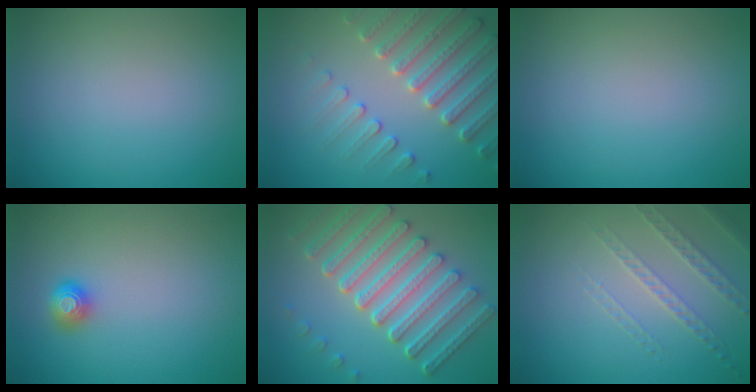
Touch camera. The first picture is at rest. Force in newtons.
{"total": 4.5, "press": 4.4, "slide": 0.8}
{"total": 0.0}
{"total": 1.6, "press": 1.4, "slide": 0.6}
{"total": 7.9, "press": 6.1, "slide": 5.0}
{"total": 1.6, "press": 1.3, "slide": 0.9}